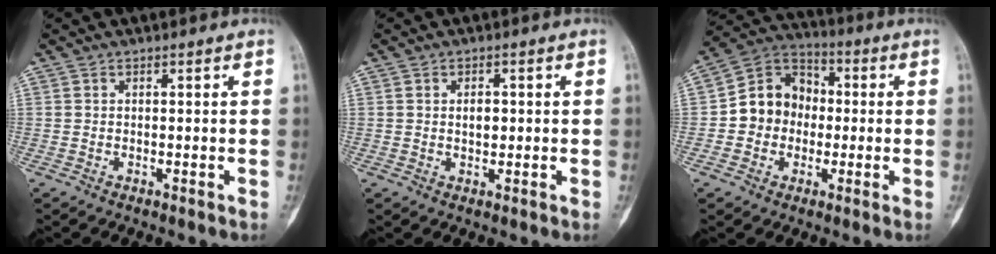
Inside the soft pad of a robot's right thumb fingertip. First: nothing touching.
{"total": 2.5, "force": [0.2, 1.7, 1.8], "torque": [-0.013, 0.002, 0.003]}
{"total": 11.8, "force": [-1.0, 10.3, 5.7], "torque": [-0.058, 0.036, -0.030]}